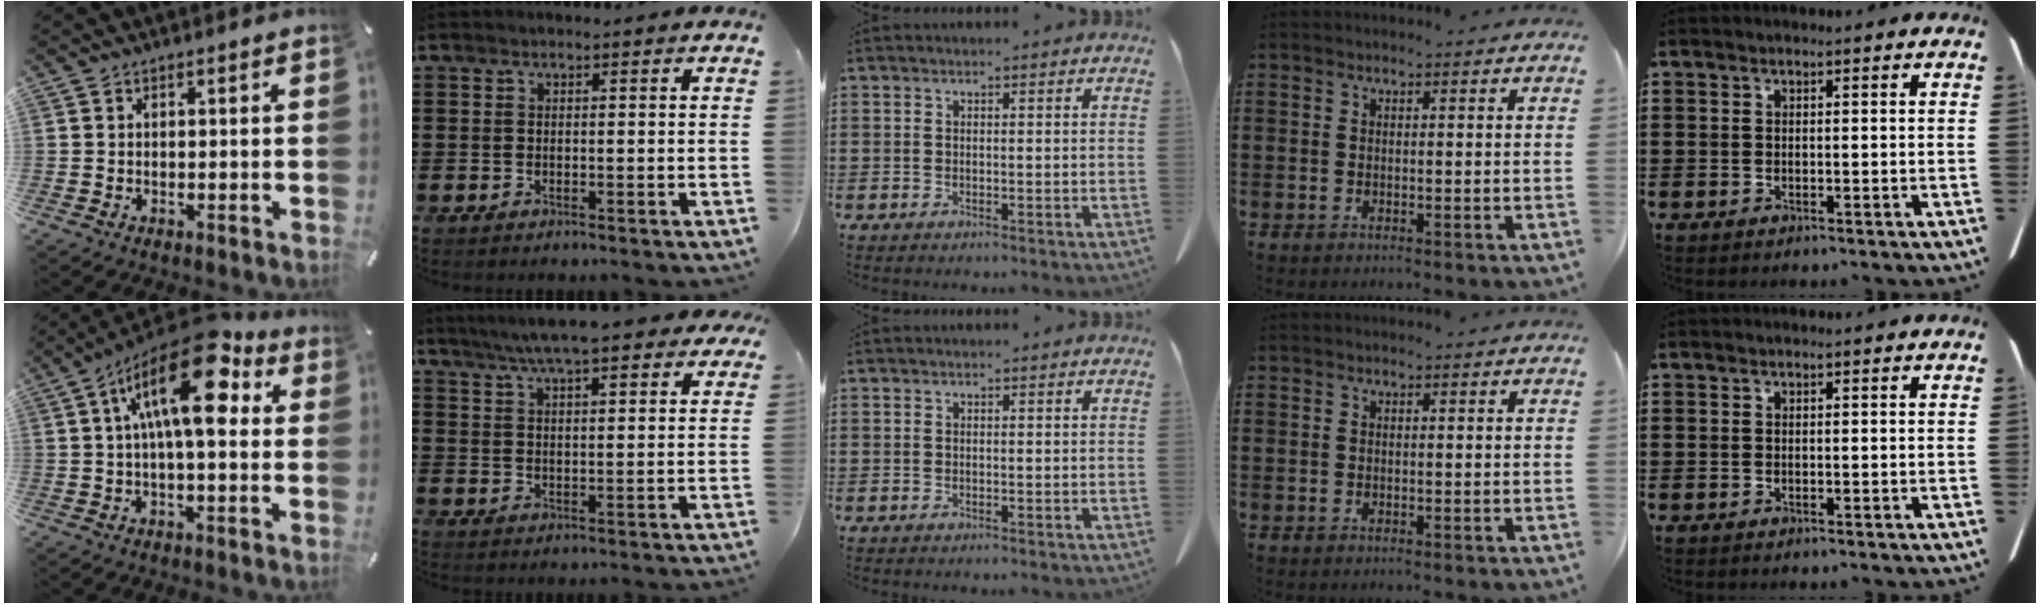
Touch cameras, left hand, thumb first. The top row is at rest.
{"thumb": {"total": 17.3, "force": [5.8, 6.4, 15.0], "torque": [-0.261, -0.035, 0.089]}, "index": {"total": 7.1, "force": [6.2, 0.6, 3.5], "torque": [-0.089, -0.013, 0.110]}}